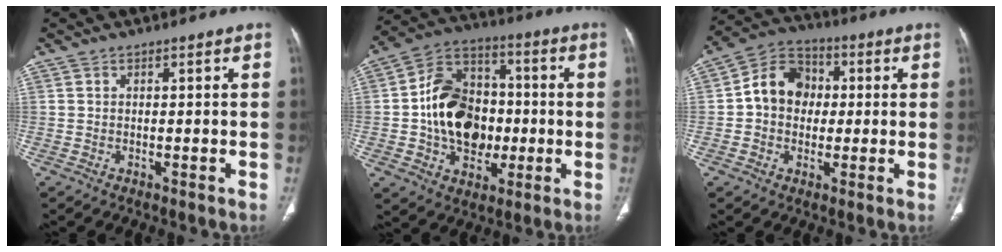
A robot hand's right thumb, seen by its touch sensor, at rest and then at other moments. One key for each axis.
{"total": 17.8, "fx": -1.3, "fy": 13.3, "fz": 11.8, "tx": -0.157, "ty": 0.031, "tz": -0.020}
{"total": 10.5, "fx": 0.6, "fy": 8.7, "fz": 5.9, "tx": -0.073, "ty": 0.026, "tz": -0.002}